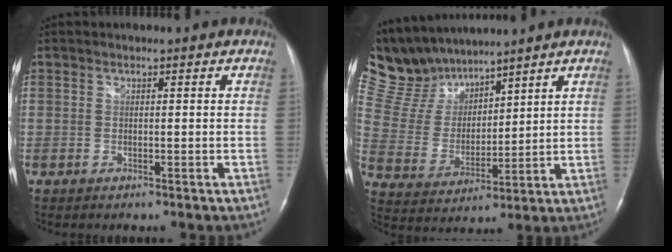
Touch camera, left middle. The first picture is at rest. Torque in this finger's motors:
{"motor_torque": [0.02, -0.17, -0.06, -0.08]}